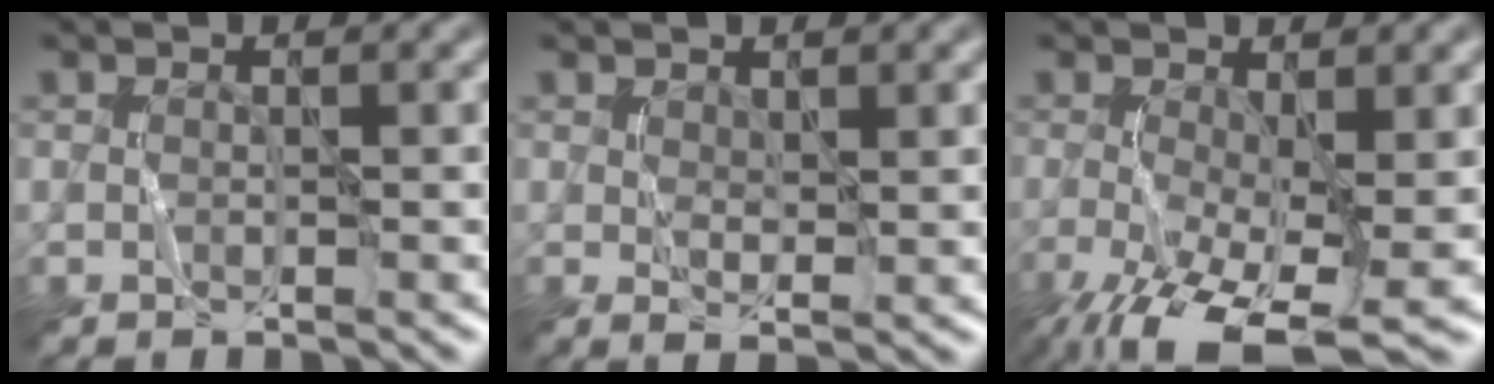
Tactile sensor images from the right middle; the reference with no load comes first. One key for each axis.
{"total": 1.7, "fx": 0.7, "fy": 0.6, "fz": 1.5, "tx": -0.031, "ty": -0.009, "tz": 0.020}
{"total": 8.6, "fx": -3.5, "fy": 3.0, "fz": 7.2, "tx": -0.146, "ty": -0.017, "tz": -0.056}